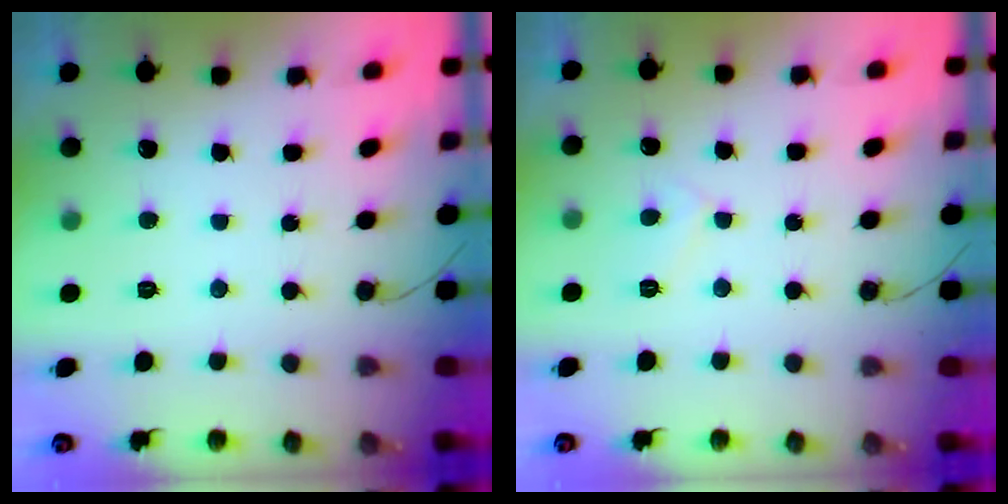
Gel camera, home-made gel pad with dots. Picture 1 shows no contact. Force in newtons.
{"total": 4.9, "press": 4.8, "slide": 0.6}